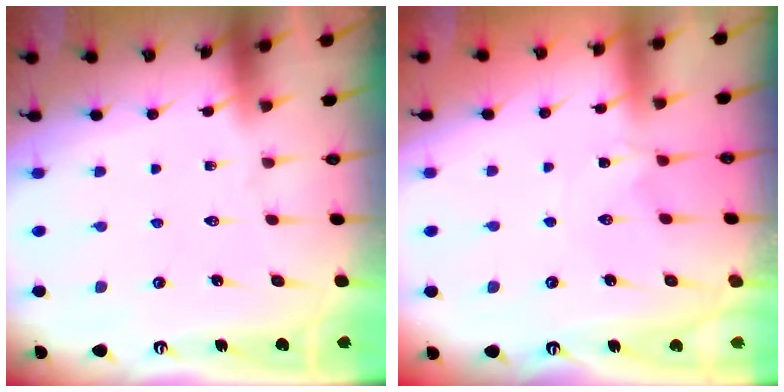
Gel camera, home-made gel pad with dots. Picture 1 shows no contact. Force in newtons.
{"total": 1.3, "press": 1.2, "slide": 0.4}